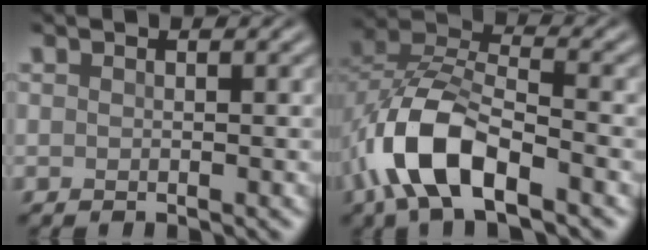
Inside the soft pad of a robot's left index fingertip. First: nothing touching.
{"total": 9.2, "force": [-4.2, 4.4, 6.9], "torque": [-0.146, 0.005, -0.089]}